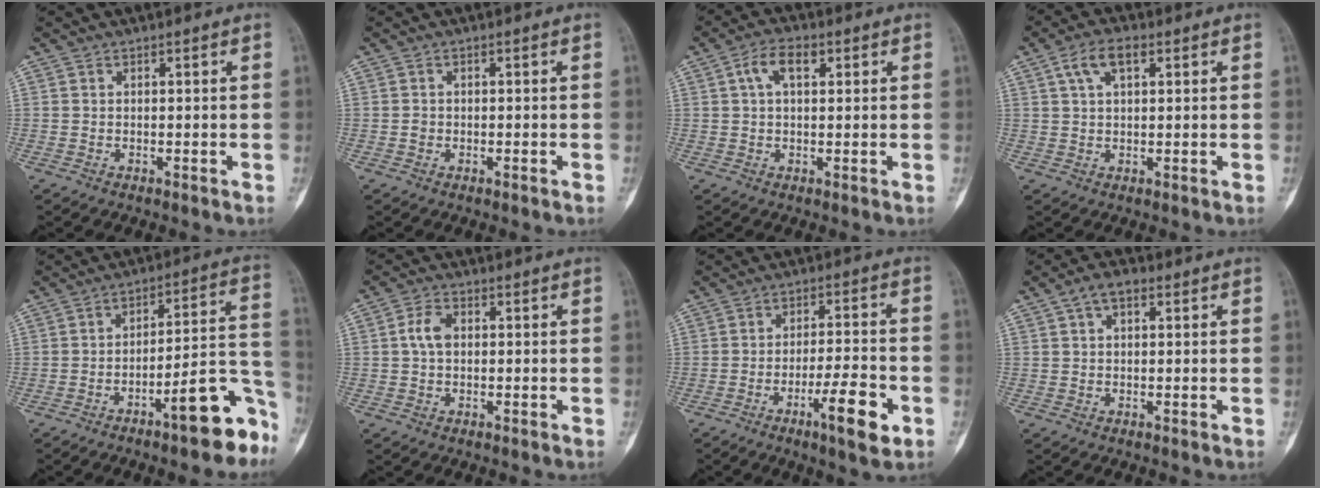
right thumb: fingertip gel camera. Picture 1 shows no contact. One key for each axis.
{"total": 0.9, "fx": -0.3, "fy": 0.7, "fz": 0.4, "tx": -0.002, "ty": 0.003, "tz": -0.005}
{"total": 5.5, "fx": 1.8, "fy": 3.0, "fz": 4.3, "tx": -0.074, "ty": 0.013, "tz": 0.030}
{"total": 5.7, "fx": 2.4, "fy": 2.8, "fz": 4.3, "tx": -0.079, "ty": 0.011, "tz": 0.045}
{"total": 14.5, "fx": -7.9, "fy": 3.5, "fz": 11.6, "tx": -0.129, "ty": 0.074, "tz": -0.113}
{"total": 4.0, "fx": 0.4, "fy": 2.7, "fz": 3.0, "tx": -0.059, "ty": 0.009, "tz": 0.003}
{"total": 9.5, "fx": -4.3, "fy": 1.9, "fz": 8.3, "tx": -0.132, "ty": 0.017, "tz": -0.065}
{"total": 4.3, "fx": 1.8, "fy": 2.4, "fz": 3.0, "tx": -0.046, "ty": 0.015, "tz": 0.028}